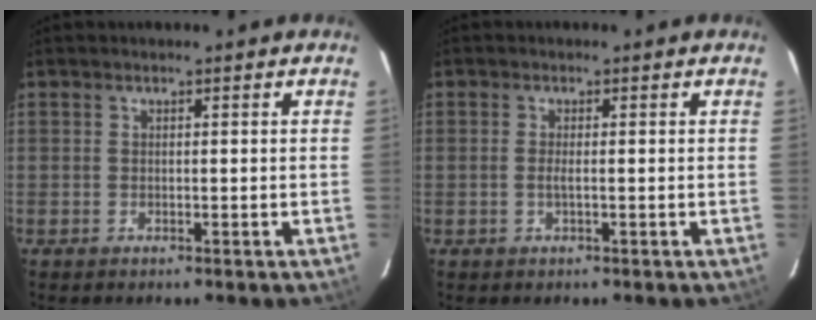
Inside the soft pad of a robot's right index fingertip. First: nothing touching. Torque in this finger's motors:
{"motor_torque": [-0.04, 0.07, -0.02, 0.00]}